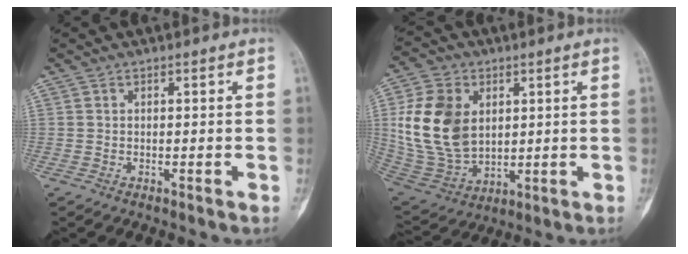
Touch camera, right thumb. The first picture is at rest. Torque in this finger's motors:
{"motor_torque": [0.17, 0.97, 1.00, -0.23, 0.32]}